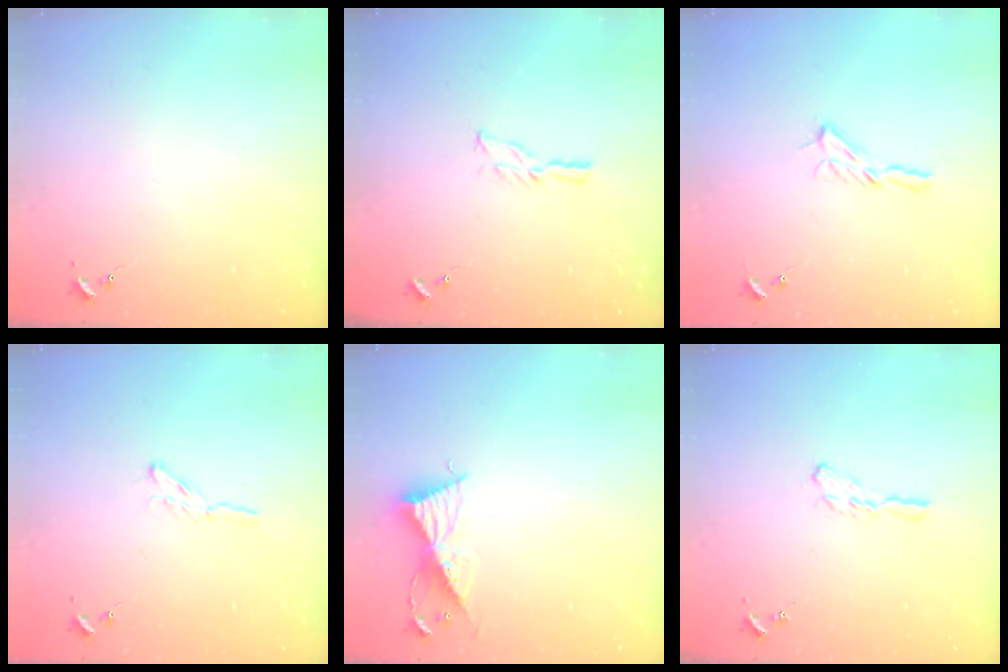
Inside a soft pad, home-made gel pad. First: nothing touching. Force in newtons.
{"total": 5.7, "press": 5.7, "slide": 0.1}
{"total": 5.9, "press": 5.9, "slide": 0.5}
{"total": 2.9, "press": 2.9, "slide": 0.3}
{"total": 9.3, "press": 9.3, "slide": 0.7}
{"total": 5.8, "press": 5.8, "slide": 0.5}